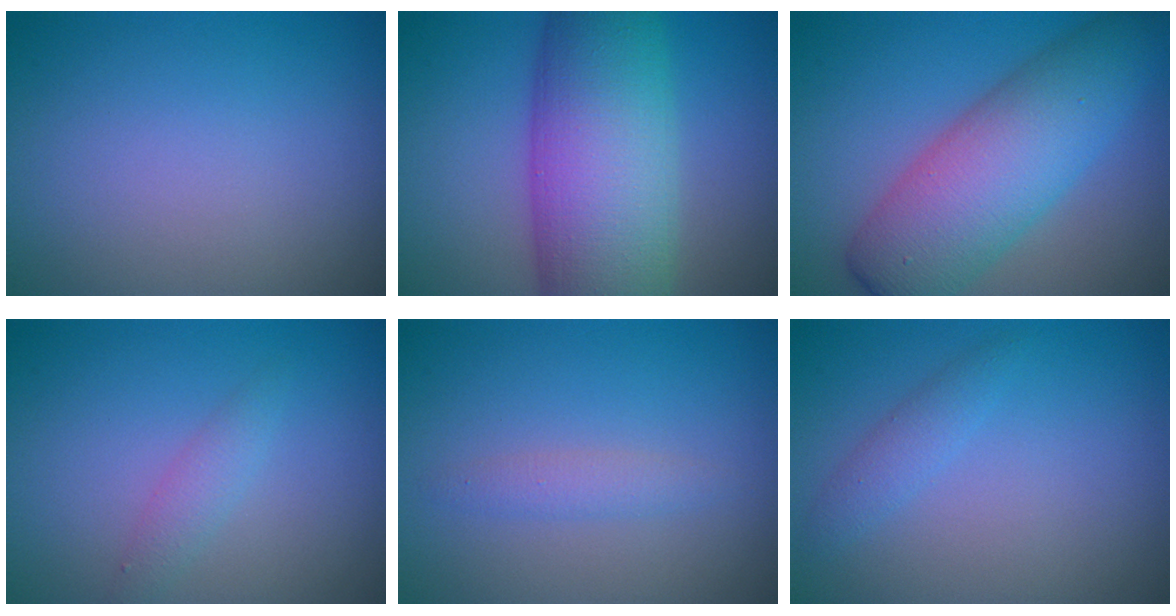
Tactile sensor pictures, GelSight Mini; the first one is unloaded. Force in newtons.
{"total": 12.3, "press": 12.3, "slide": 0.4}
{"total": 8.6, "press": 8.6, "slide": 0.2}
{"total": 1.5, "press": 1.5, "slide": 0.0}
{"total": 1.4, "press": 1.4, "slide": 0.0}
{"total": 1.5, "press": 1.4, "slide": 0.1}